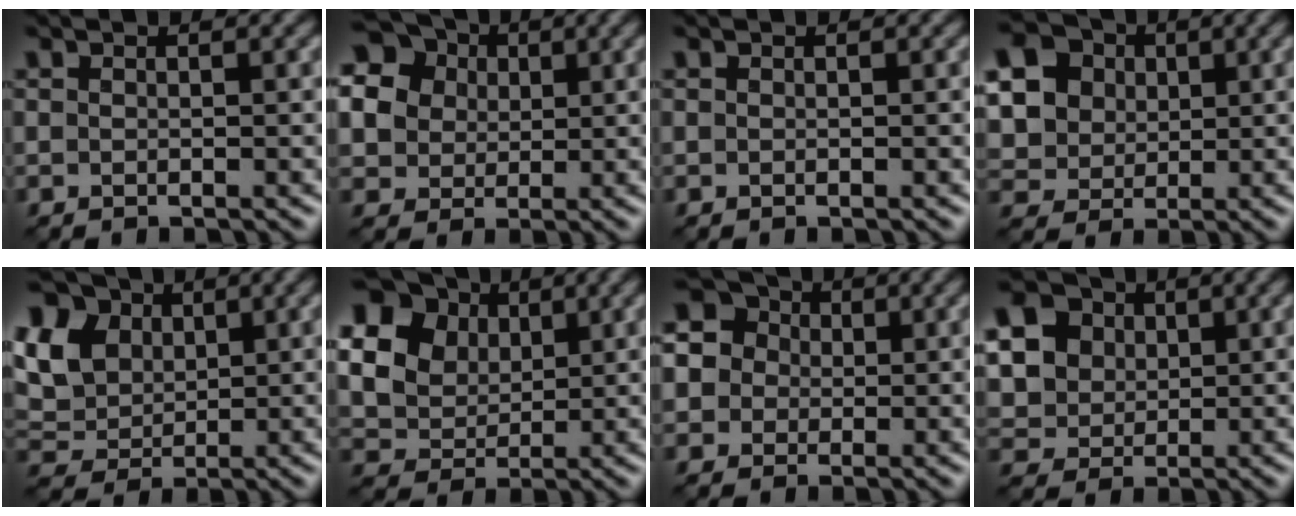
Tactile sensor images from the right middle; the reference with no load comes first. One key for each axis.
{"total": 15.4, "fx": 5.4, "fy": 13.1, "fz": 5.9, "tx": -0.178, "ty": 0.041, "tz": 0.083}
{"total": 0.0}
{"total": 12.9, "fx": 3.7, "fy": 11.3, "fz": 5.1, "tx": -0.156, "ty": 0.014, "tz": 0.070}
{"total": 13.2, "fx": 5.1, "fy": 10.0, "fz": 7.0, "tx": -0.184, "ty": 0.034, "tz": 0.094}
{"total": 19.7, "fx": 7.6, "fy": 16.3, "fz": 8.0, "tx": -0.232, "ty": 0.032, "tz": 0.121}
{"total": 9.3, "fx": 2.5, "fy": 8.3, "fz": 3.2, "tx": -0.090, "ty": 0.050, "tz": 0.023}
{"total": 11.6, "fx": 3.6, "fy": 9.9, "fz": 4.9, "tx": -0.139, "ty": 0.019, "tz": 0.073}